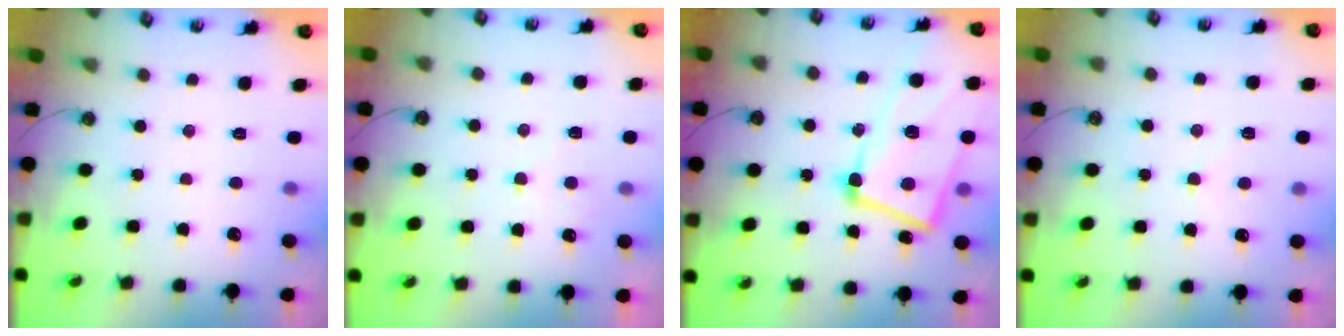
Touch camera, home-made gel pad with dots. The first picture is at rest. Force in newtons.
{"total": 3.8, "press": 3.8, "slide": 0.5}
{"total": 13.9, "press": 13.7, "slide": 2.4}
{"total": 4.3, "press": 4.2, "slide": 0.5}